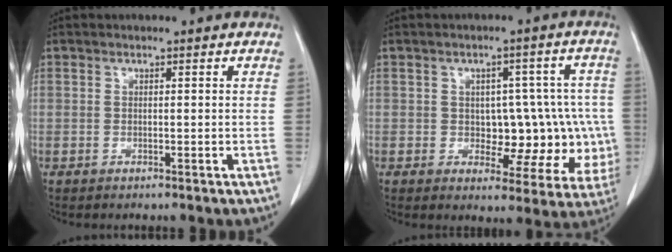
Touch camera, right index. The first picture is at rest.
{"total": 11.7, "force": [-1.2, 6.7, 9.5], "torque": [-0.094, 0.027, 0.001]}